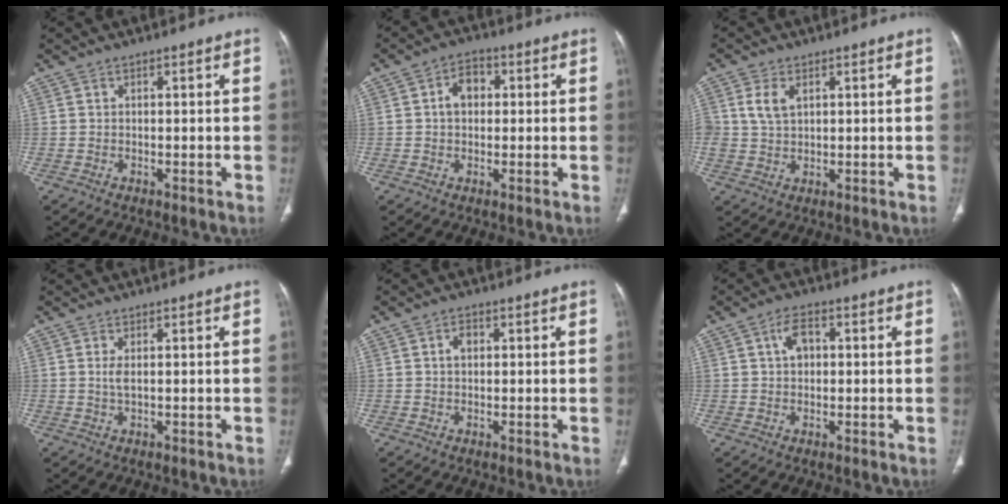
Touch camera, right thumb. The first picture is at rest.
{"total": 5.3, "force": [0.7, 3.9, 3.5], "torque": [-0.039, 0.014, 0.003]}
{"total": 4.5, "force": [1.6, 2.8, 3.1], "torque": [-0.058, -0.001, 0.036]}
{"total": 1.5, "force": [0.2, 0.4, 1.4], "torque": [-0.037, -0.002, 0.007]}
{"total": 2.2, "force": [0.4, 1.6, 1.5], "torque": [-0.018, 0.007, 0.004]}
{"total": 4.1, "force": [0.9, 2.7, 3.0], "torque": [-0.046, 0.010, 0.011]}